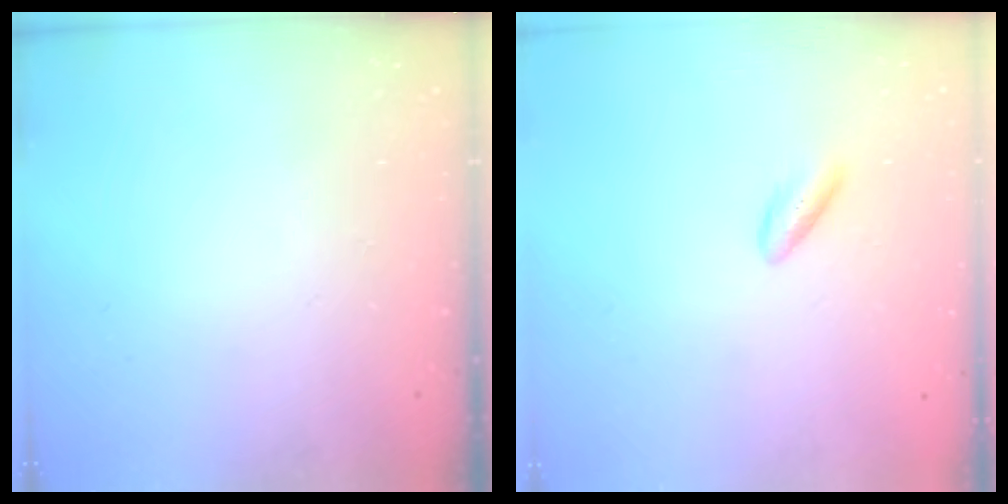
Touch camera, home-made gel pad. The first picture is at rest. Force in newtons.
{"total": 2.9, "press": 2.6, "slide": 1.2}